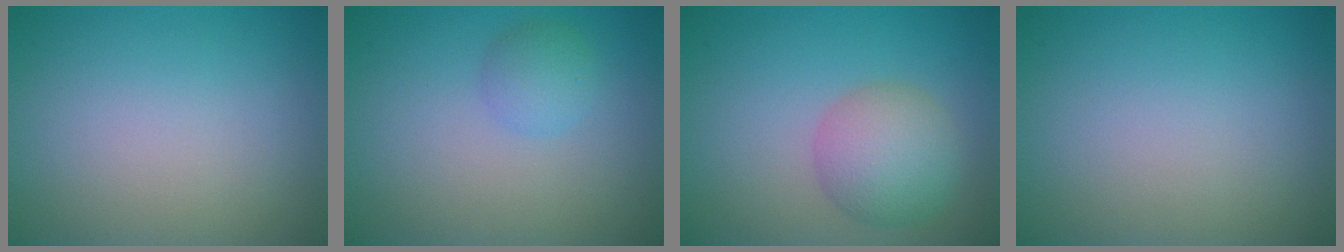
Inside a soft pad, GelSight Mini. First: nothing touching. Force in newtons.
{"total": 1.8, "press": 1.8, "slide": 0.1}
{"total": 4.7, "press": 4.7, "slide": 0.2}
{"total": 0.0}